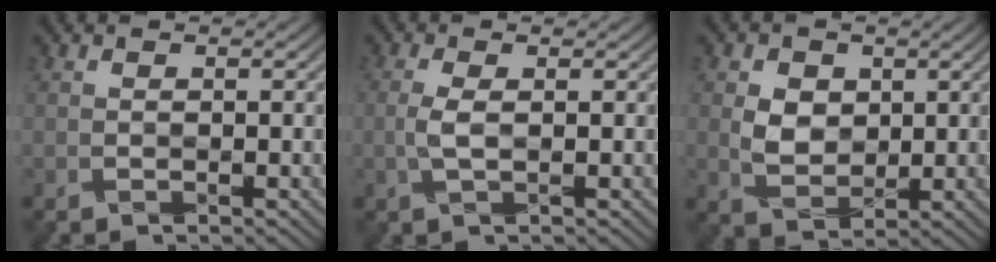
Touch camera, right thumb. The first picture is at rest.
{"total": 1.7, "force": [-0.2, 0.5, 1.6], "torque": [-0.041, 0.000, -0.005]}
{"total": 3.7, "force": [1.0, 3.1, 1.7], "torque": [-0.042, -0.007, 0.020]}